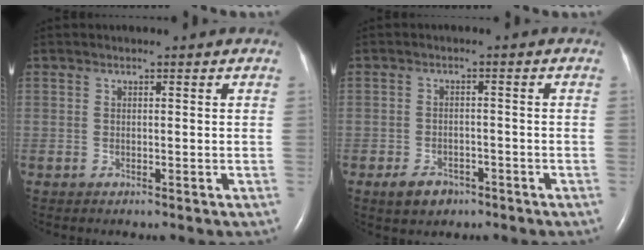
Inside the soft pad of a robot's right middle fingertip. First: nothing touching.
{"total": 3.9, "force": [-2.5, 2.4, 1.7], "torque": [-0.035, 0.001, -0.033]}